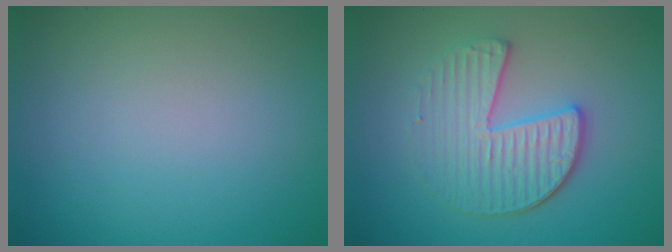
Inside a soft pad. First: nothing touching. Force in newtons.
{"total": 4.0, "press": 3.5, "slide": 1.8}